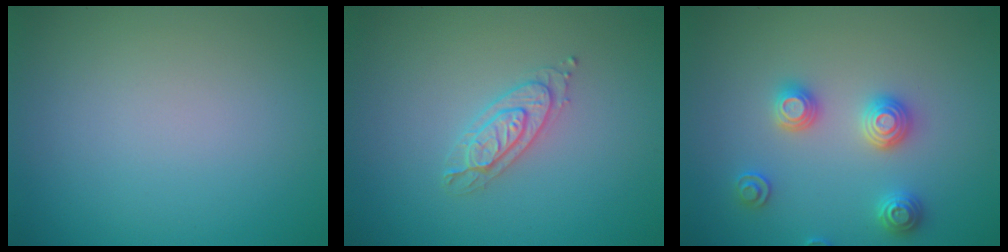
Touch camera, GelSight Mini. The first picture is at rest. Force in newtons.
{"total": 2.2, "press": 2.2, "slide": 0.3}
{"total": 2.9, "press": 2.9, "slide": 0.2}